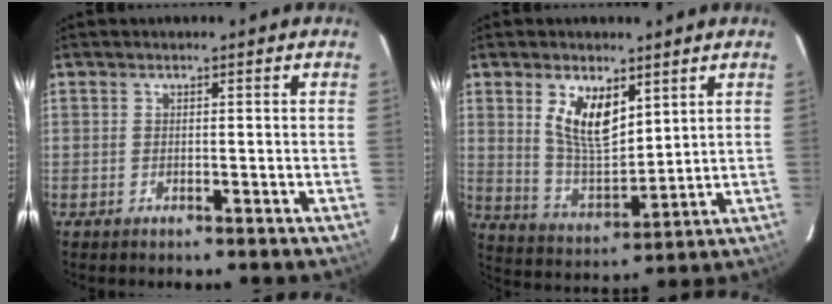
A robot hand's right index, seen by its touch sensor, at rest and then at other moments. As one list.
[{"total": 10.3, "force": [4.7, 4.8, 7.7], "torque": [-0.141, 0.004, 0.103]}]